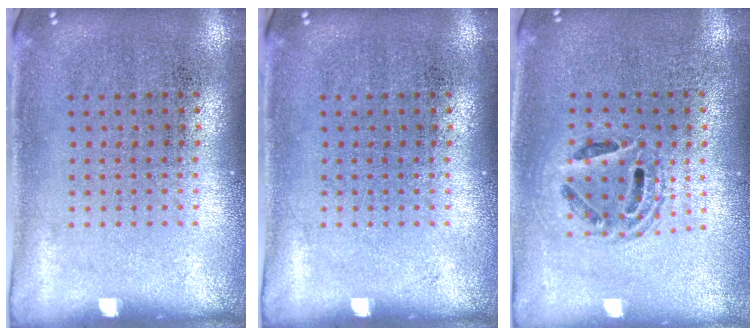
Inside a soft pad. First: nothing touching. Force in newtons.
{"total": 0.0}
{"total": 1.3, "press": 1.2, "slide": 0.6}